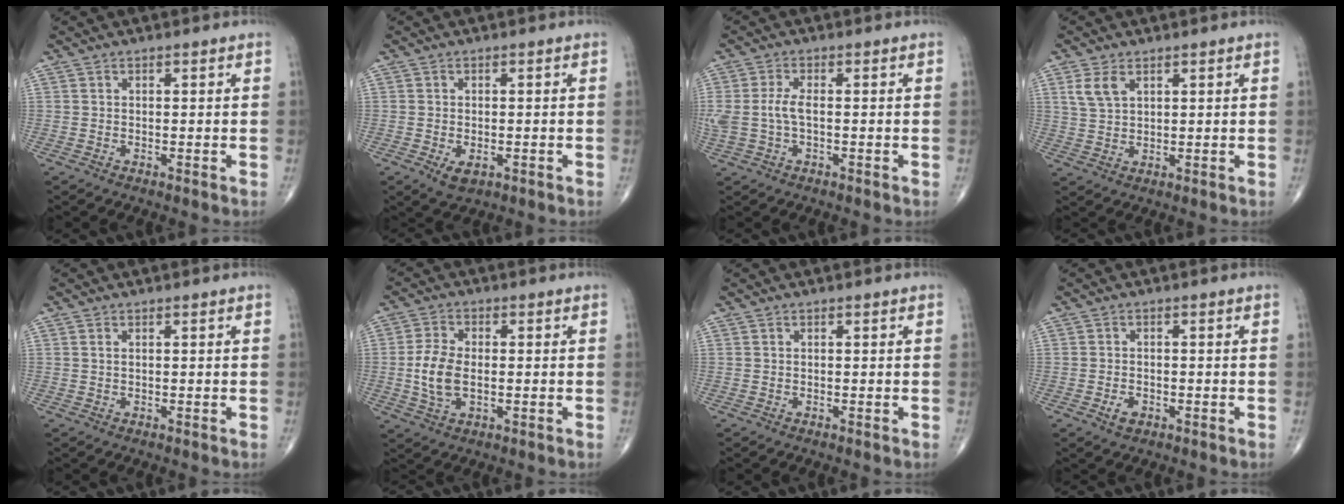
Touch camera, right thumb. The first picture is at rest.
{"total": 3.2, "force": [-1.1, 1.9, 2.3], "torque": [-0.037, -0.001, -0.011]}
{"total": 5.2, "force": [-0.1, 2.5, 4.6], "torque": [-0.123, 0.010, -0.002]}
{"total": 4.4, "force": [2.2, 2.5, 2.9], "torque": [-0.058, -0.001, 0.050]}
{"total": 0.6, "force": [0.3, 0.2, 0.4], "torque": [-0.010, 0.005, 0.007]}
{"total": 7.6, "force": [-0.6, 4.3, 6.3], "torque": [-0.133, 0.001, -0.011]}
{"total": 0.0}
{"total": 2.4, "force": [-1.0, 1.6, 1.5], "torque": [-0.023, 0.002, -0.014]}